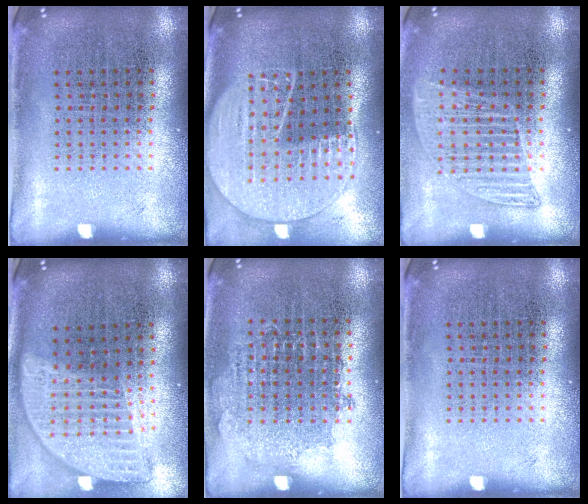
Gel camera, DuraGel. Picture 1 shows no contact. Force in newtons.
{"total": 2.0, "press": 1.8, "slide": 1.0}
{"total": 1.3, "press": 1.1, "slide": 0.6}
{"total": 1.9, "press": 1.6, "slide": 1.2}
{"total": 0.8, "press": 0.7, "slide": 0.2}
{"total": 0.0}